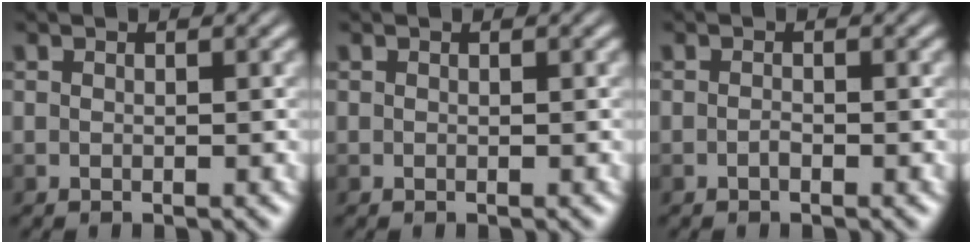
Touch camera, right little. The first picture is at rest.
{"total": 0.0}
{"total": 1.0, "force": [-1.0, 0.1, 0.3], "torque": [-0.003, 0.000, -0.020]}